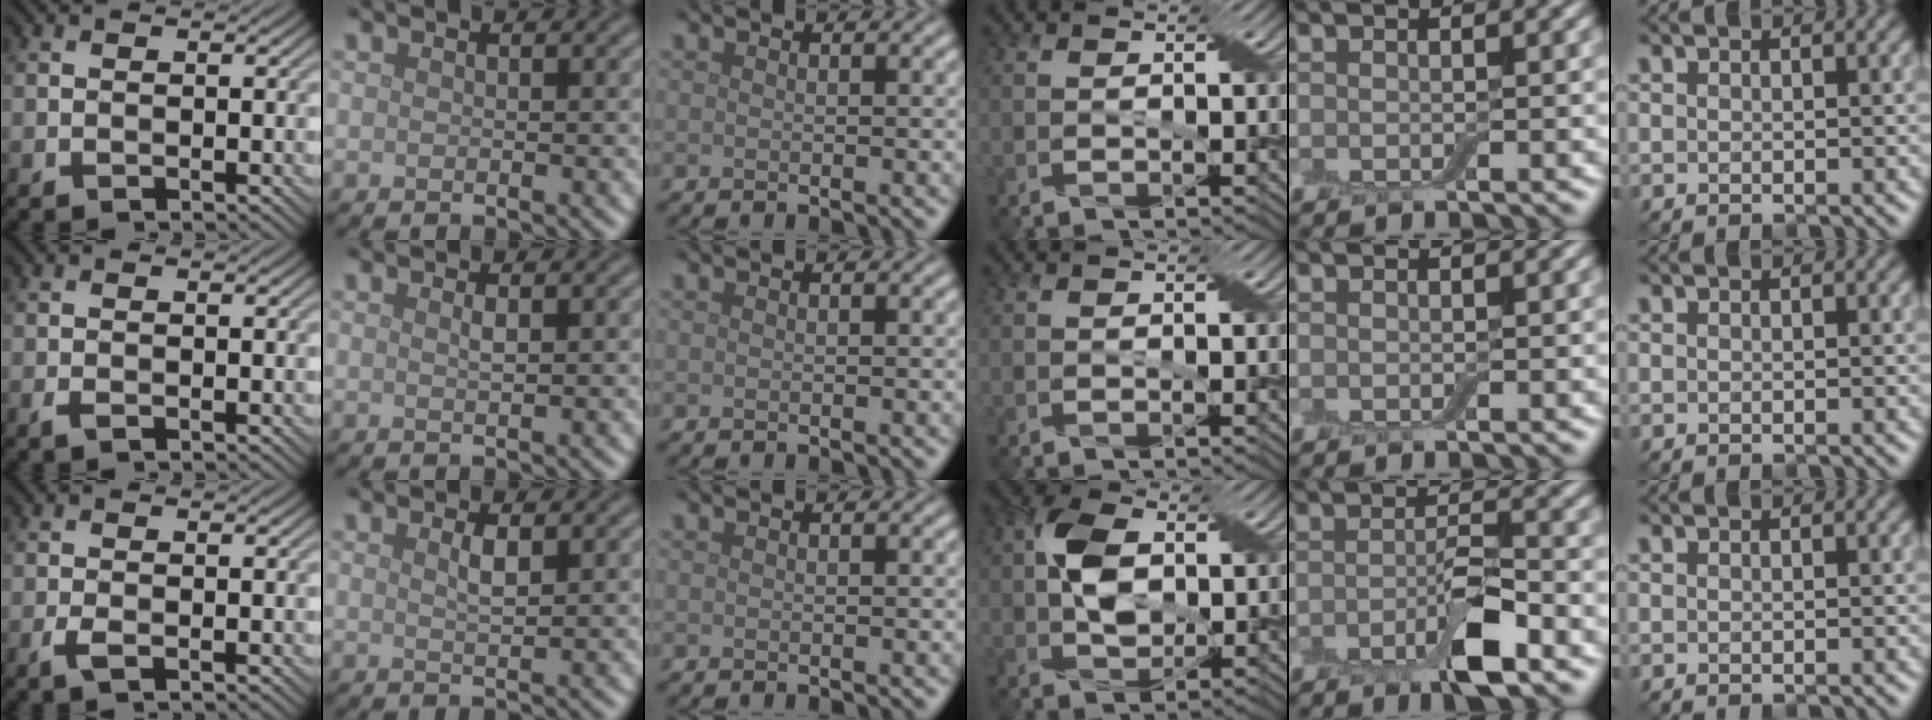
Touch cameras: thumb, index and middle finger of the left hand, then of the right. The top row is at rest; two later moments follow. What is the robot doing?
{"motion": "insert", "object": "box of matches"}